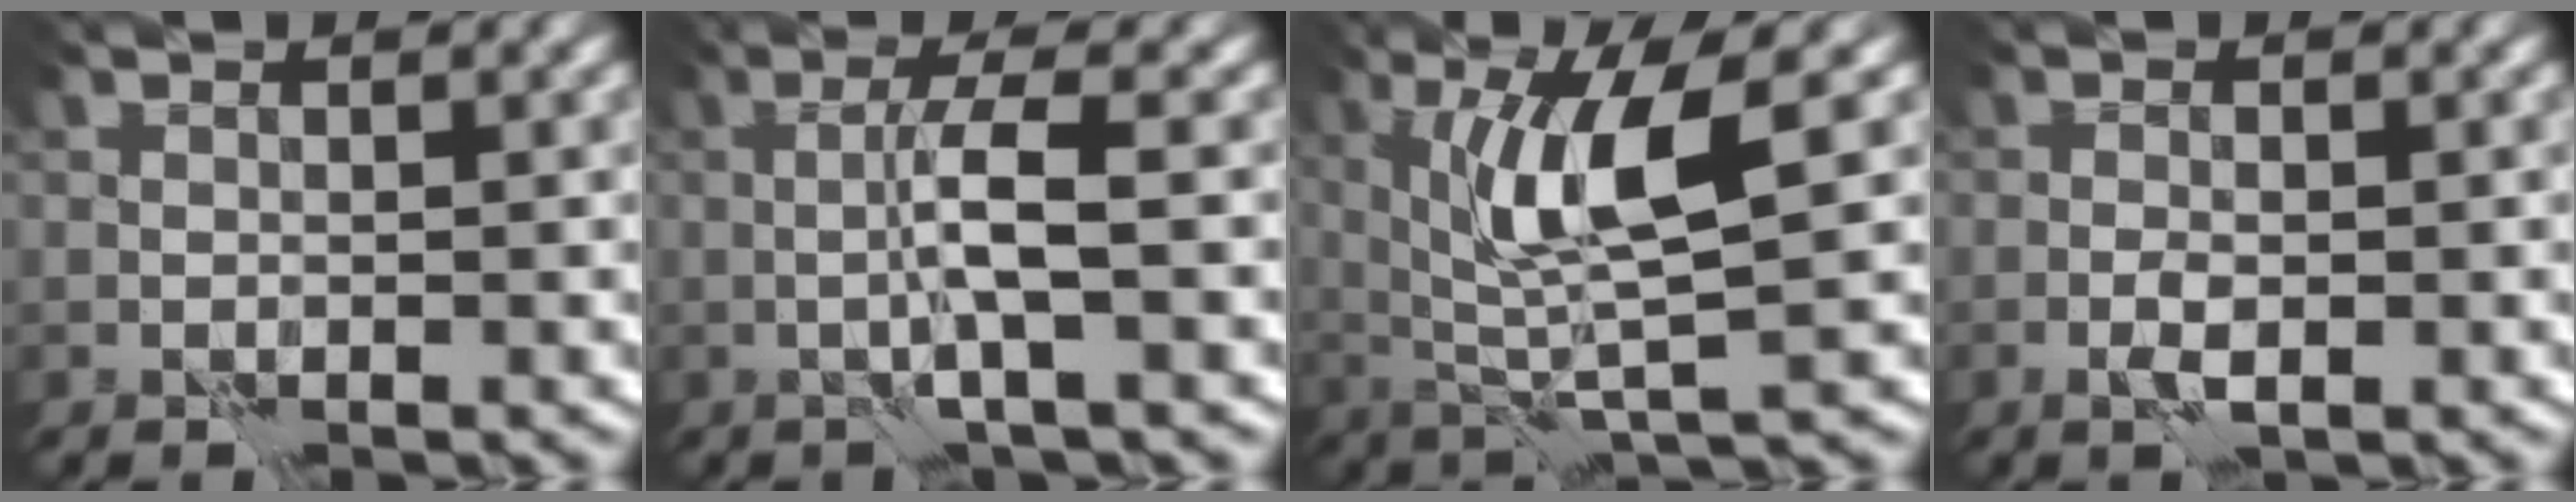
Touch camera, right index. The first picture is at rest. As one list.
[{"total": 3.3, "force": [-0.1, -0.1, 3.3], "torque": [-0.065, 0.007, -0.006]}, {"total": 6.9, "force": [2.3, 1.0, 6.4], "torque": [-0.122, -0.004, 0.045]}, {"total": 1.3, "force": [-0.3, 0.4, 1.2], "torque": [-0.025, -0.001, -0.007]}]